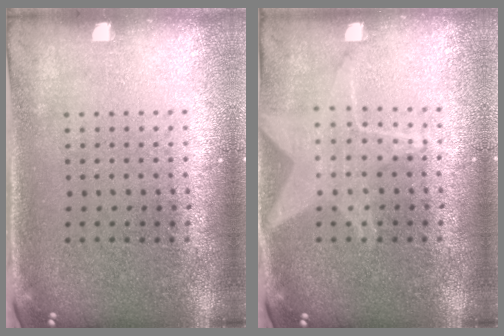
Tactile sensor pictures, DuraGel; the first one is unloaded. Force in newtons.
{"total": 2.5, "press": 2.5, "slide": 0.3}